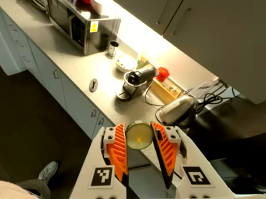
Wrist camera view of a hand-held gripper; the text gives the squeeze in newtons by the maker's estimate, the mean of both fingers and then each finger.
{"total": 11.6, "left": 11.9, "right": 11.2}